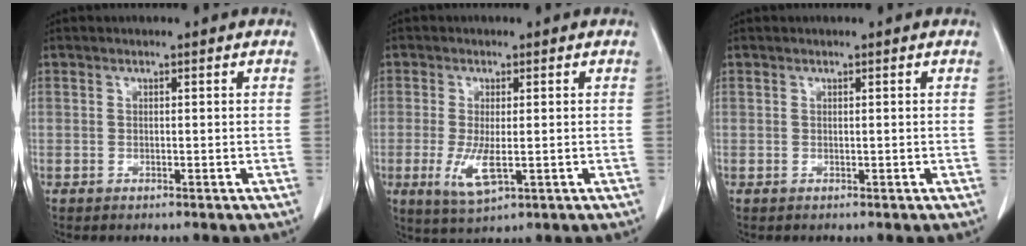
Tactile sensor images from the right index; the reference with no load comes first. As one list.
[{"total": 5.2, "force": [-1.2, 1.5, 4.9], "torque": [-0.100, -0.014, -0.018]}, {"total": 0.0}]